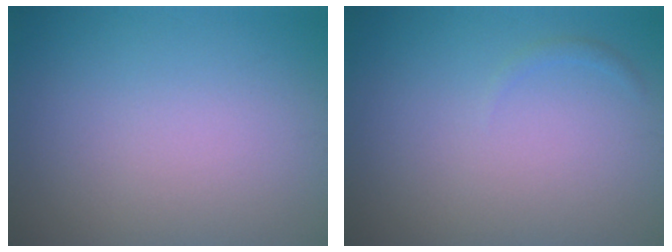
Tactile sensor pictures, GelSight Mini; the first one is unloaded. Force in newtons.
{"total": 0.6, "press": 0.6, "slide": 0.0}